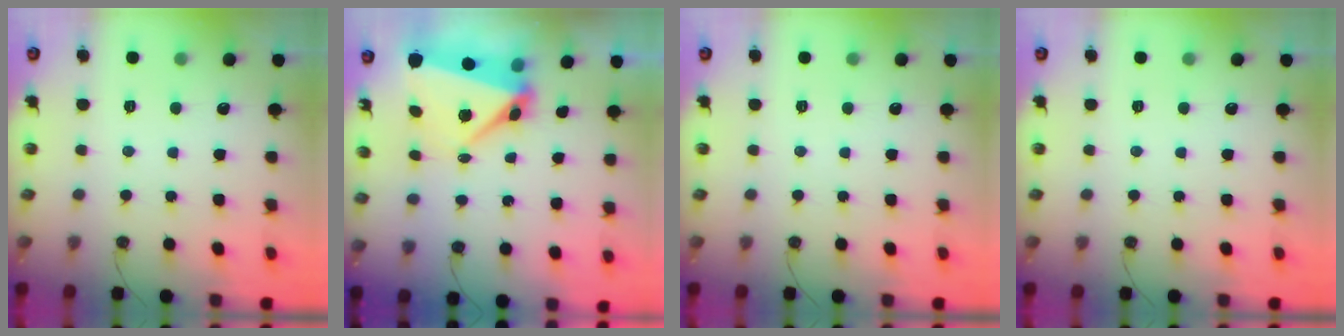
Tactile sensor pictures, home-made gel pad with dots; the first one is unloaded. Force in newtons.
{"total": 7.7, "press": 7.5, "slide": 1.8}
{"total": 0.0}
{"total": 0.0}